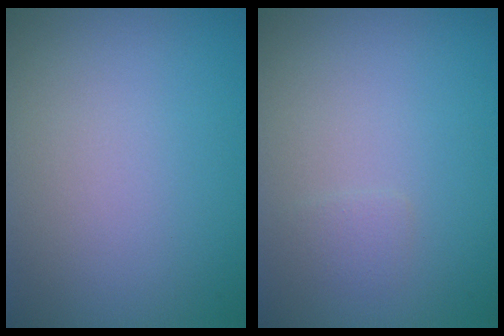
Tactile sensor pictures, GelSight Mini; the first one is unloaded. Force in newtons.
{"total": 0.7, "press": 0.7, "slide": 0.0}